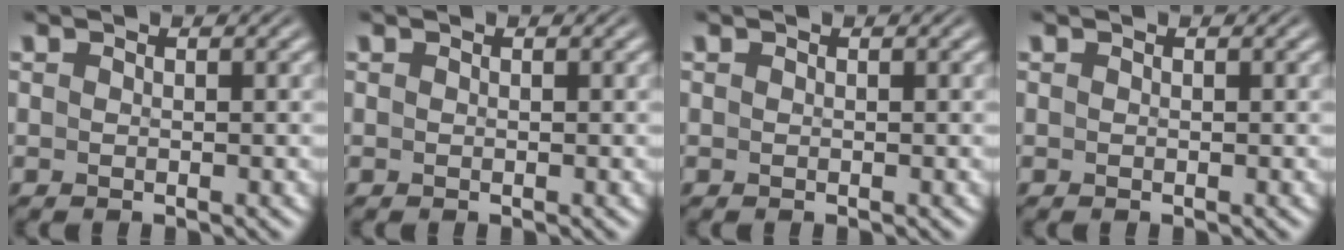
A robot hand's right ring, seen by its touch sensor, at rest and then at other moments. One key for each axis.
{"total": 0.0}
{"total": 0.0}
{"total": 0.0}